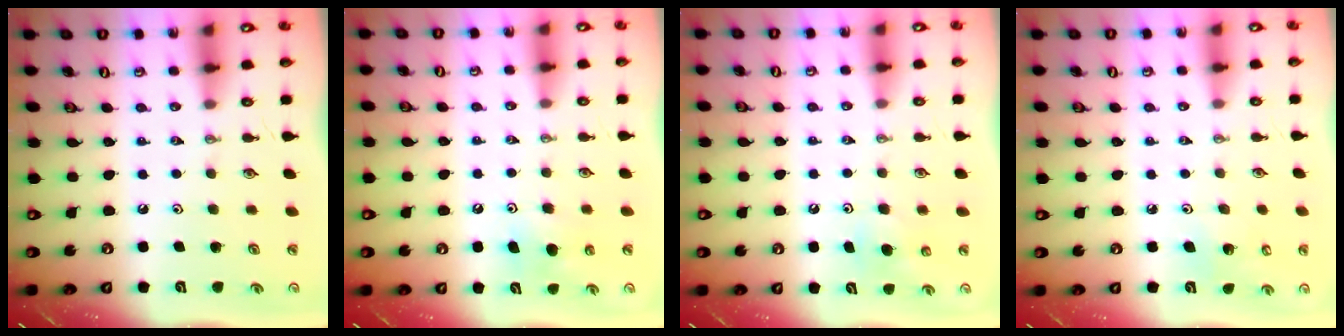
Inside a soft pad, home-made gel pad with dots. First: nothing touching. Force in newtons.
{"total": 6.5, "press": 6.5, "slide": 0.4}
{"total": 4.9, "press": 4.8, "slide": 0.9}
{"total": 6.3, "press": 6.2, "slide": 0.5}